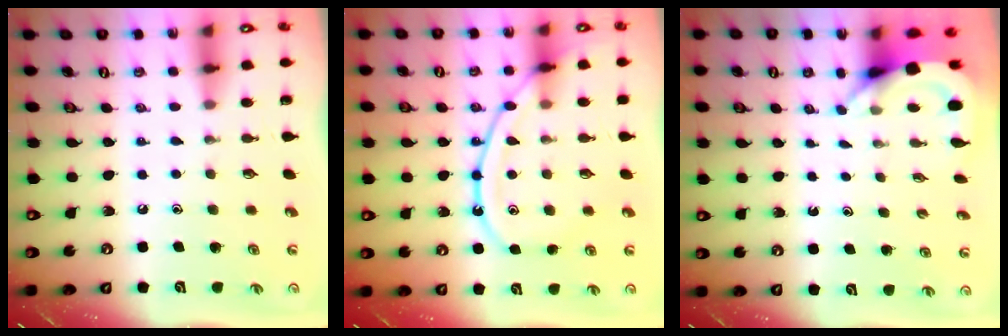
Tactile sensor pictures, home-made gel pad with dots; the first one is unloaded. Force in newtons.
{"total": 11.9, "press": 11.9, "slide": 1.4}
{"total": 3.8, "press": 3.8, "slide": 0.2}